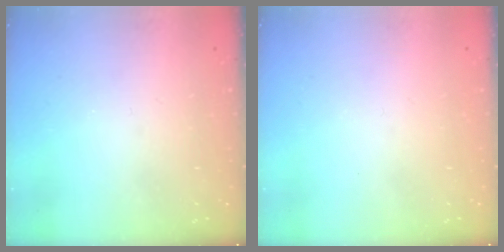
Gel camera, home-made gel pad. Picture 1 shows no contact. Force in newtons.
{"total": 1.7, "press": 1.6, "slide": 0.1}